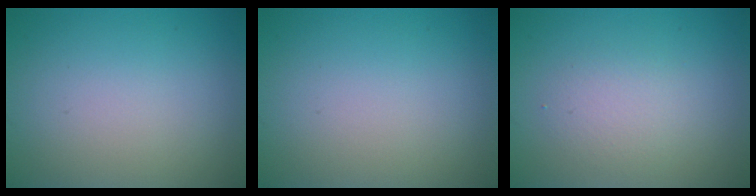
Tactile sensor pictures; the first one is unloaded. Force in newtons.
{"total": 0.0}
{"total": 2.2, "press": 2.2, "slide": 0.1}